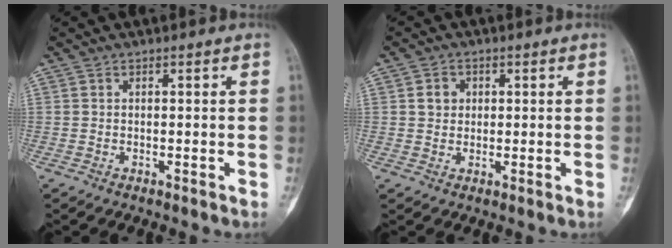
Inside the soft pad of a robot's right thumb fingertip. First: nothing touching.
{"total": 3.1, "force": [0.7, 2.8, 1.2], "torque": [-0.004, 0.001, 0.009]}